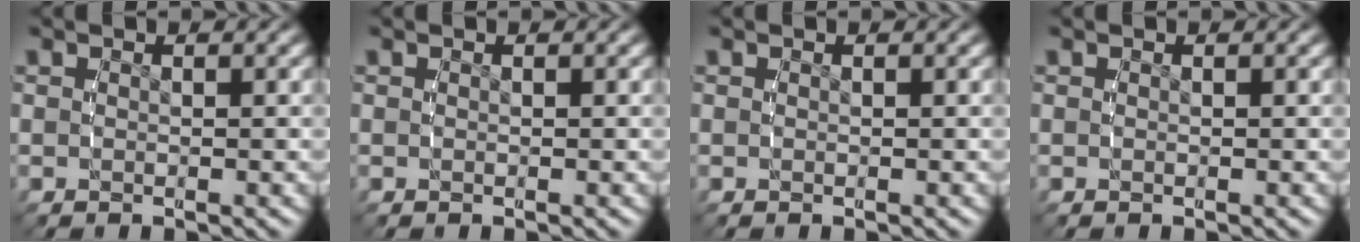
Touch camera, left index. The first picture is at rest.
{"total": 0.0}
{"total": 0.0}
{"total": 0.0}